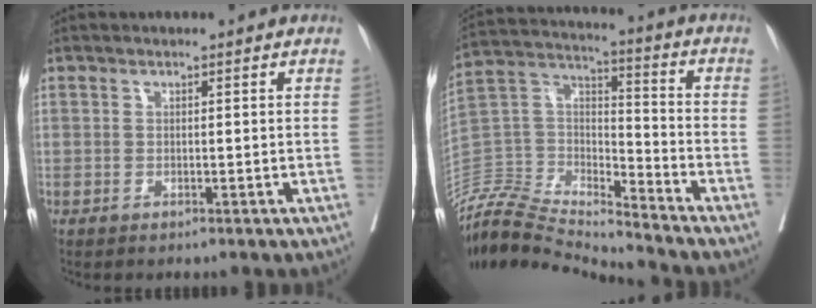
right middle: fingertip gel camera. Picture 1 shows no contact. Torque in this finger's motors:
{"motor_torque": [-0.39, -0.95, 0.00, 0.01]}